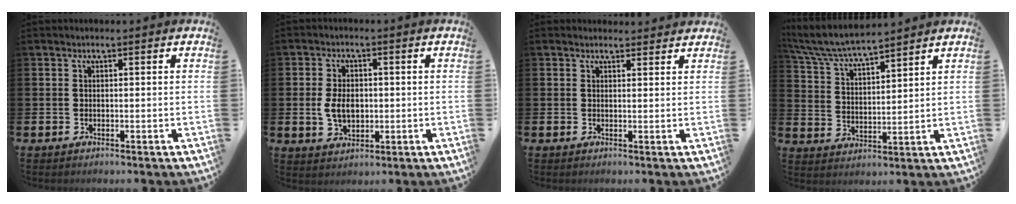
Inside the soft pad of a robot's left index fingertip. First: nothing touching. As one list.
[{"total": 4.7, "force": [0.0, 3.1, 3.5], "torque": [-0.059, 0.007, -0.004]}, {"total": 1.1, "force": [1.1, 0.3, 0.0], "torque": [0.007, -0.002, 0.018]}, {"total": 6.6, "force": [6.4, 0.5, 1.9], "torque": [-0.063, -0.035, 0.112]}]